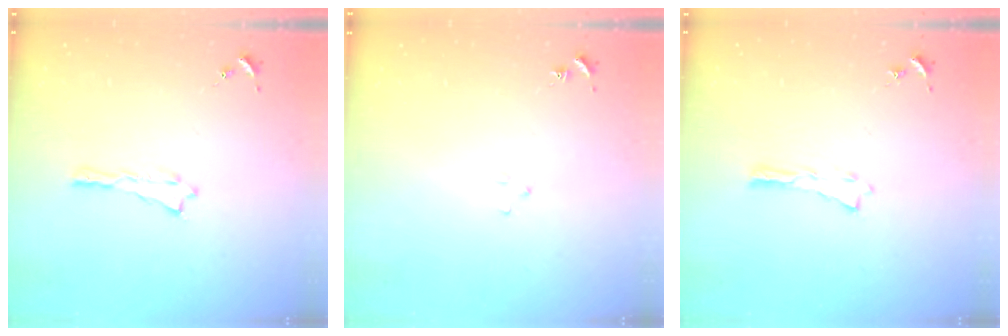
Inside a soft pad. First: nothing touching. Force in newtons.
{"total": 1.9, "press": 1.9, "slide": 0.1}
{"total": 0.0}